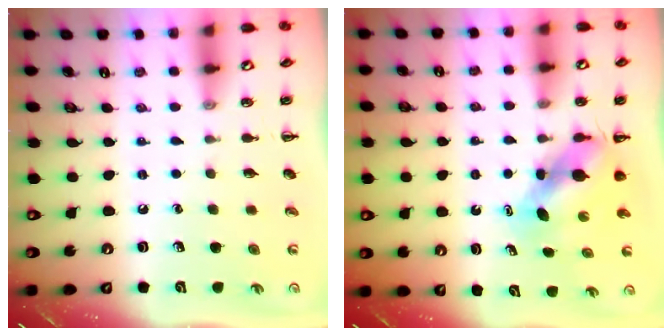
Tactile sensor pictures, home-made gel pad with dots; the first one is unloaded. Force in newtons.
{"total": 6.1, "press": 6.0, "slide": 1.1}